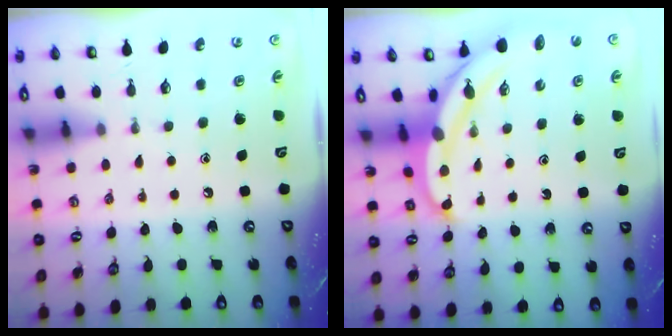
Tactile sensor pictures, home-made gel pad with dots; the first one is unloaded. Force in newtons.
{"total": 5.9, "press": 5.9, "slide": 0.3}